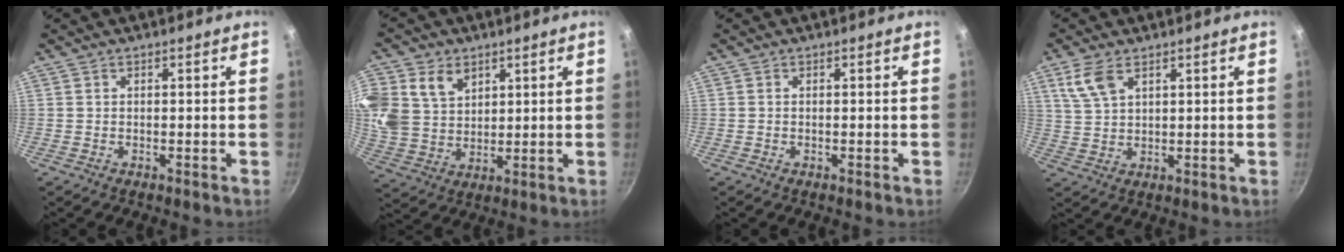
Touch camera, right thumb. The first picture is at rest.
{"total": 16.4, "force": [6.4, 12.6, 8.4], "torque": [-0.192, 0.002, 0.134]}
{"total": 0.0}
{"total": 5.9, "force": [3.3, 3.0, 3.9], "torque": [-0.078, -0.007, 0.071]}